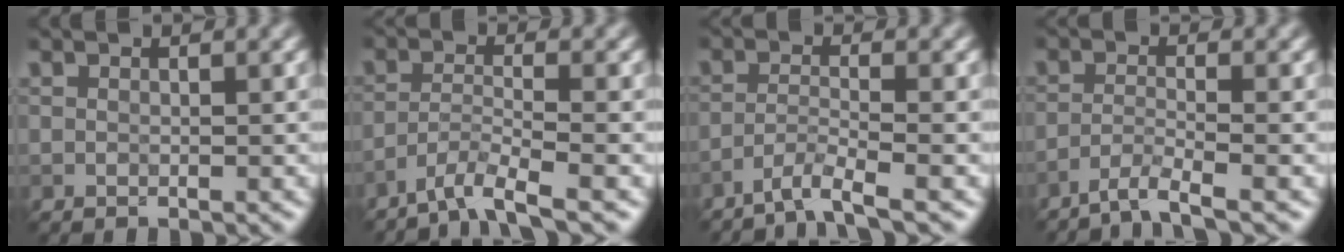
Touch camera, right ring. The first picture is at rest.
{"total": 3.7, "force": [-3.0, 0.2, 2.3], "torque": [-0.041, 0.001, -0.069]}
{"total": 2.9, "force": [-2.3, 0.1, 1.8], "torque": [-0.032, 0.002, -0.056]}
{"total": 2.6, "force": [-2.1, 0.1, 1.6], "torque": [-0.027, 0.001, -0.053]}